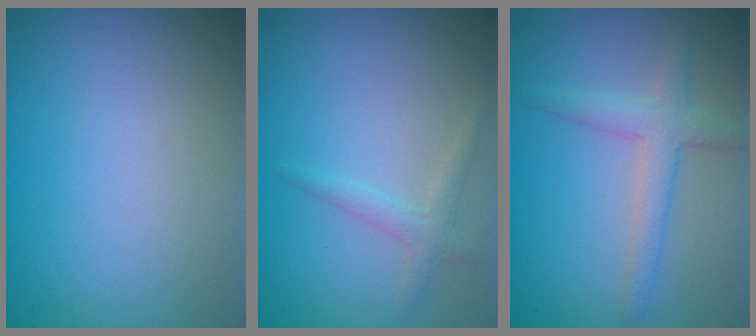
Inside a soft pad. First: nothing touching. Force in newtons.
{"total": 1.5, "press": 1.5, "slide": 0.1}
{"total": 1.9, "press": 1.8, "slide": 0.3}